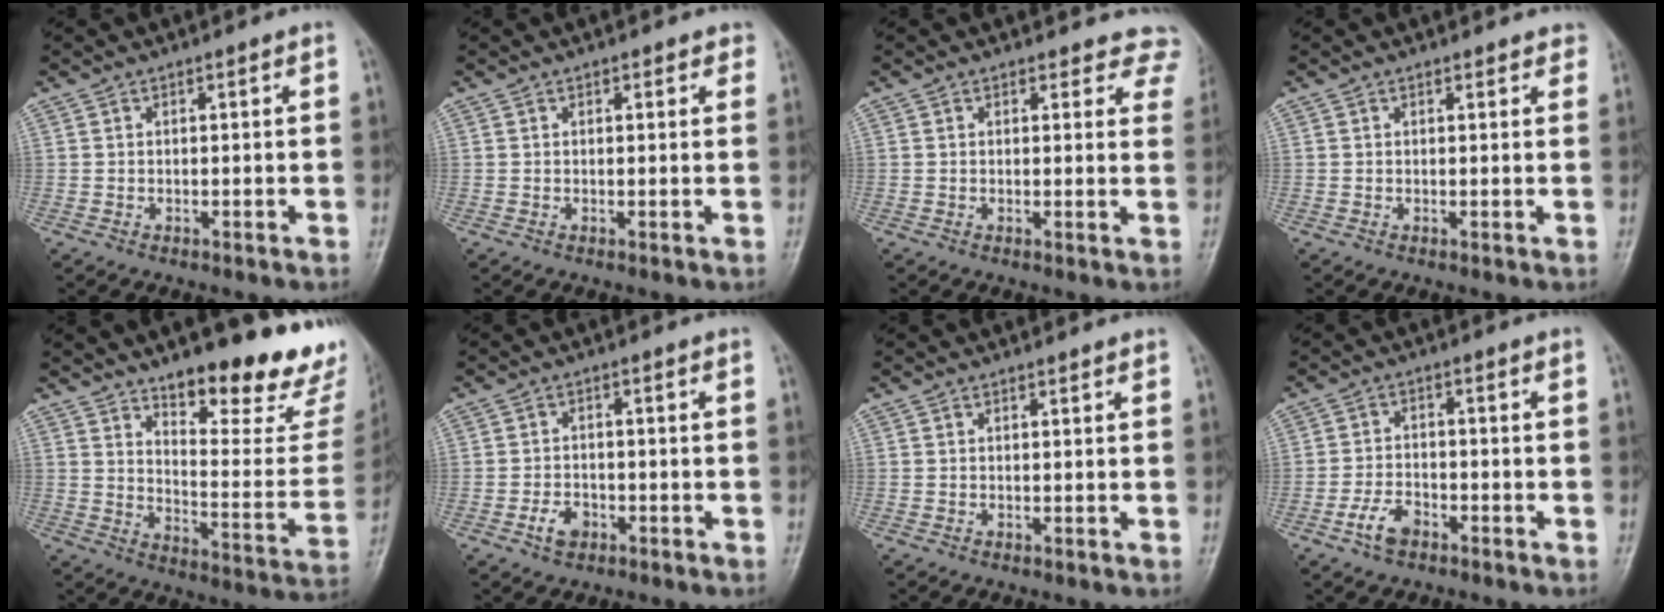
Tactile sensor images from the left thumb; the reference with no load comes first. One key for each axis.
{"total": 1.8, "fx": 1.1, "fy": 1.1, "fz": 0.8, "tx": 0.010, "ty": -0.002, "tz": 0.007}
{"total": 6.8, "fx": 6.1, "fy": 3.1, "fz": 0.2, "tx": 0.053, "ty": -0.024, "tz": 0.034}
{"total": 2.5, "fx": 2.1, "fy": 1.1, "fz": 0.5, "tx": 0.019, "ty": -0.007, "tz": 0.010}
{"total": 22.6, "fx": 16.8, "fy": 6.7, "fz": 13.5, "tx": -0.134, "ty": -0.119, "tz": 0.227}
{"total": 3.7, "fx": -1.8, "fy": 2.6, "fz": 2.0, "tx": -0.027, "ty": 0.010, "tz": -0.031}
{"total": 0.7, "fx": 0.6, "fy": 0.3, "fz": 0.2, "tx": -0.005, "ty": -0.003, "tz": 0.007}
{"total": 4.7, "fx": -2.7, "fy": 2.7, "fz": 2.8, "tx": -0.049, "ty": 0.017, "tz": -0.053}